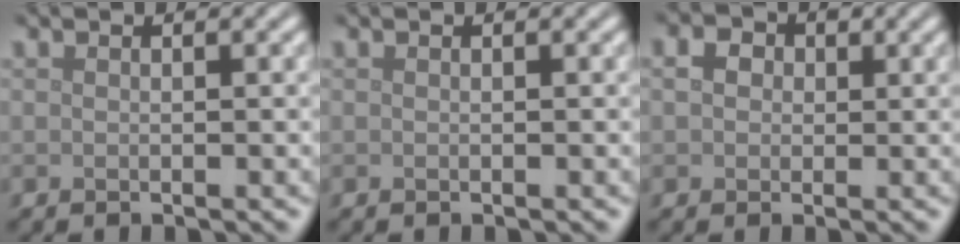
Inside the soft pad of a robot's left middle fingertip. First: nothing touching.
{"total": 0.0}
{"total": 2.2, "force": [0.3, 1.9, 1.0], "torque": [-0.025, 0.006, -0.002]}